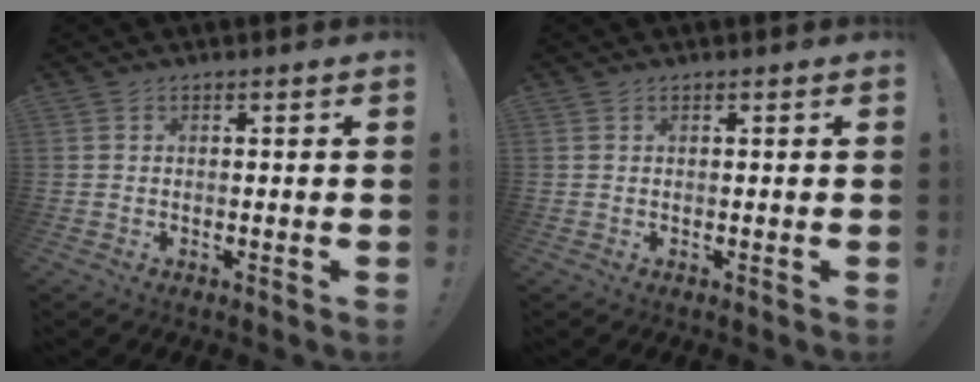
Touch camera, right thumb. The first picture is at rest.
{"total": 0.0}